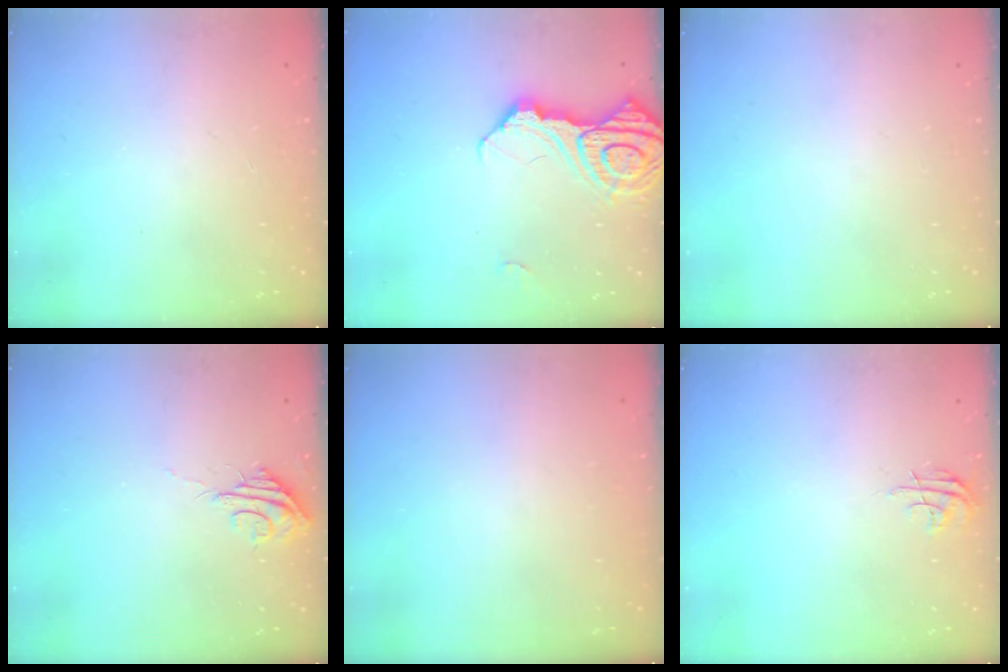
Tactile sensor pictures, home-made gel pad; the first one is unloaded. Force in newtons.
{"total": 15.3, "press": 15.2, "slide": 1.6}
{"total": 0.0}
{"total": 6.0, "press": 6.0, "slide": 0.5}
{"total": 0.0}
{"total": 4.8, "press": 4.8, "slide": 0.4}